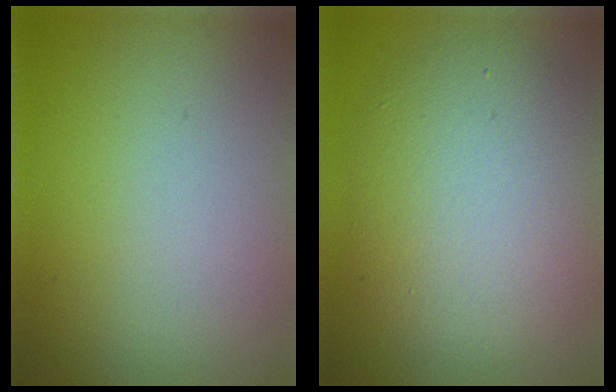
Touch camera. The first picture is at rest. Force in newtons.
{"total": 7.8, "press": 7.8, "slide": 0.5}